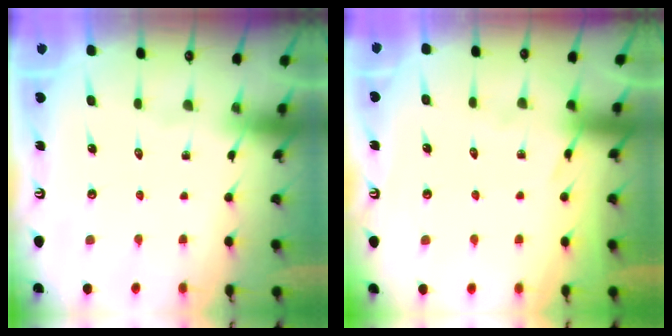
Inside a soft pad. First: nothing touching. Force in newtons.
{"total": 4.4, "press": 4.4, "slide": 0.5}